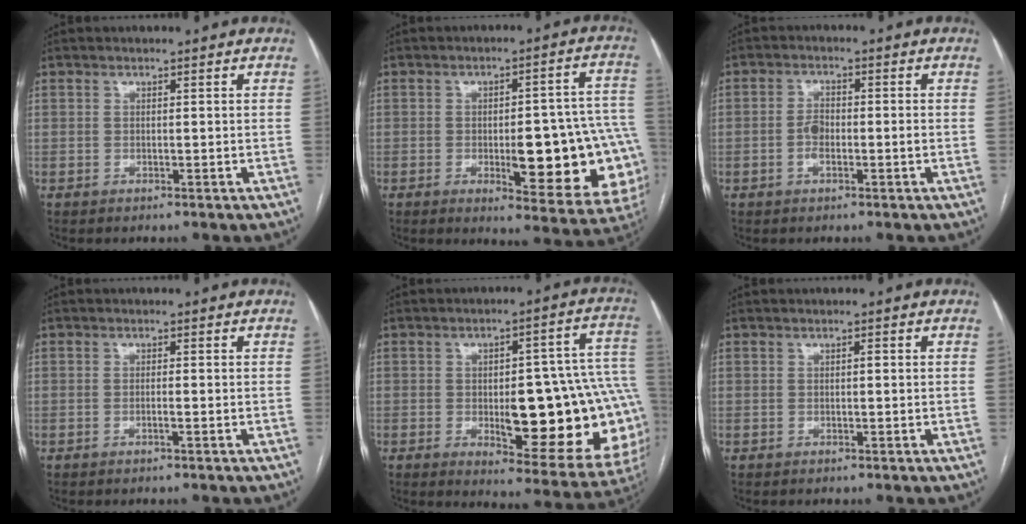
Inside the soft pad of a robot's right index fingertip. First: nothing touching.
{"total": 19.3, "force": [-4.0, 5.5, 18.1], "torque": [-0.132, 0.027, -0.030]}
{"total": 3.2, "force": [-0.9, 1.3, 2.8], "torque": [-0.060, 0.003, -0.017]}
{"total": 0.8, "force": [-0.4, -0.1, 0.7], "torque": [-0.014, 0.000, -0.007]}
{"total": 23.4, "force": [-3.3, 7.0, 22.0], "torque": [-0.186, 0.031, -0.019]}
{"total": 0.6, "force": [0.1, 0.2, 0.5], "torque": [-0.009, 0.002, 0.000]}